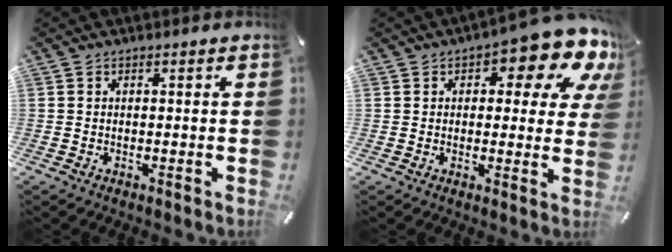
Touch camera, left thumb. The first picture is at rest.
{"total": 13.0, "force": [7.6, 5.4, 9.1], "torque": [-0.109, -0.052, 0.123]}